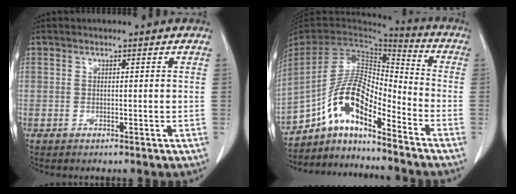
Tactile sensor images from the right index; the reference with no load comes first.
{"total": 13.5, "force": [-9.0, 3.4, 9.5], "torque": [-0.190, 0.026, -0.163]}